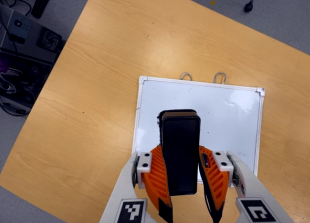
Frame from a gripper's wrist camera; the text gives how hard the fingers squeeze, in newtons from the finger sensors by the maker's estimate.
{"total": 6.7, "left": 5.8, "right": 7.6}